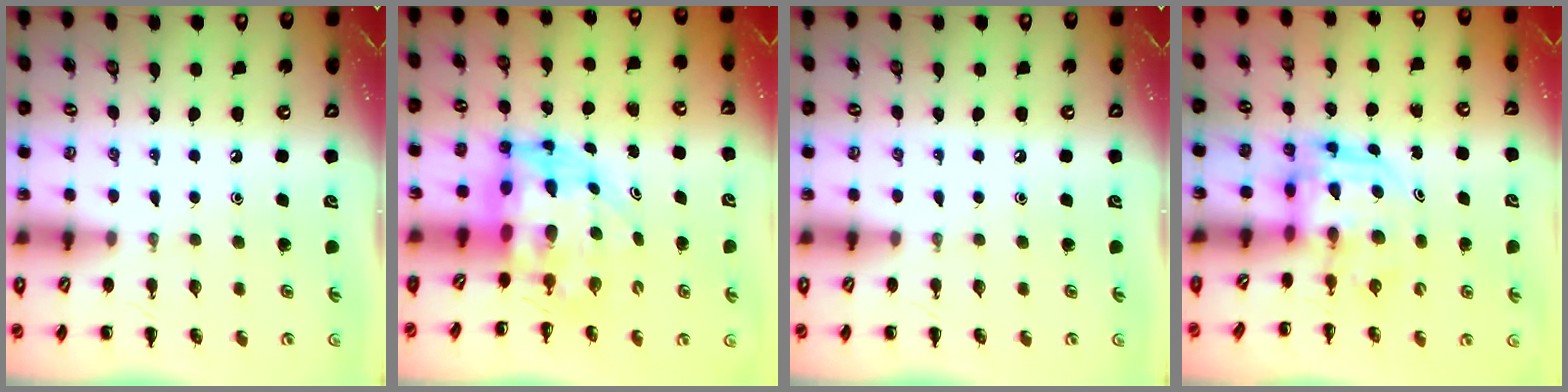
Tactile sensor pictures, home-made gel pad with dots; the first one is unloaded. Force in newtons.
{"total": 7.3, "press": 7.1, "slide": 1.7}
{"total": 0.0}
{"total": 4.6, "press": 4.4, "slide": 1.1}